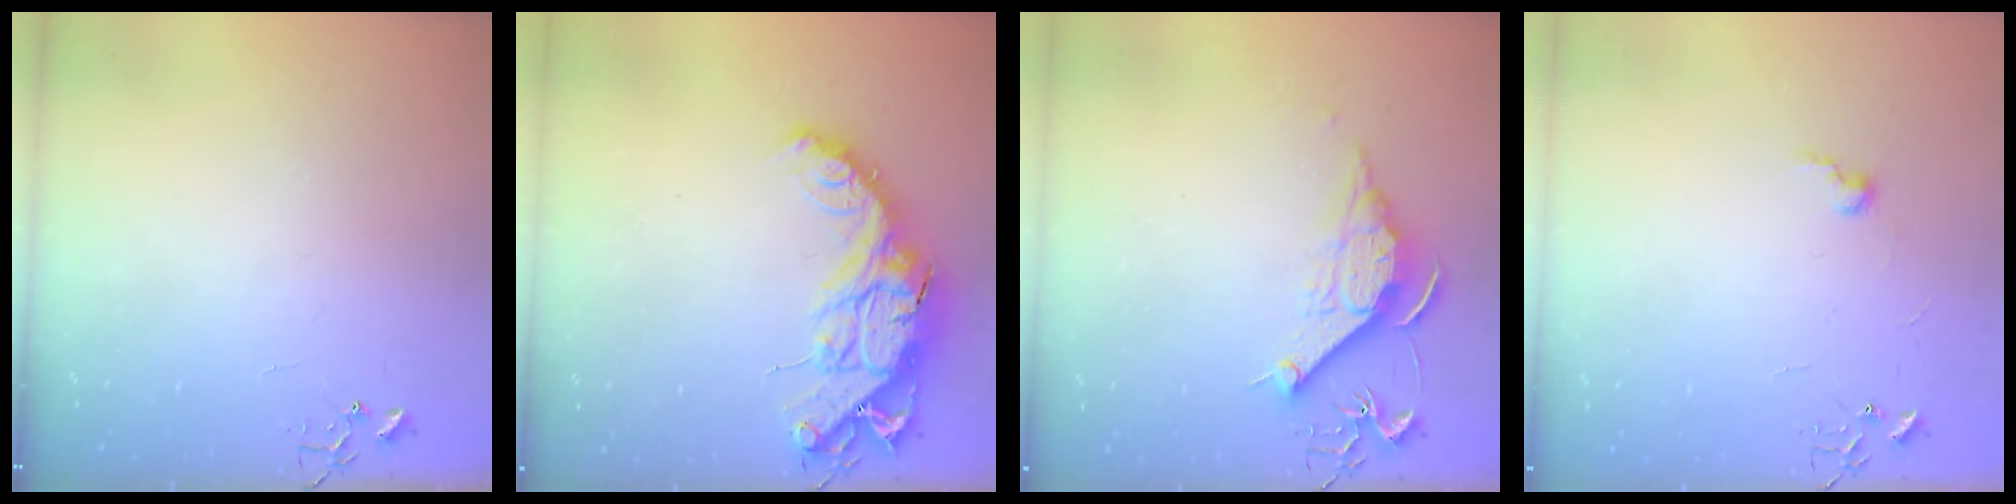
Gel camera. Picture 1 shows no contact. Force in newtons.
{"total": 18.0, "press": 18.0, "slide": 1.3}
{"total": 11.3, "press": 11.2, "slide": 1.1}
{"total": 6.8, "press": 6.8, "slide": 0.8}